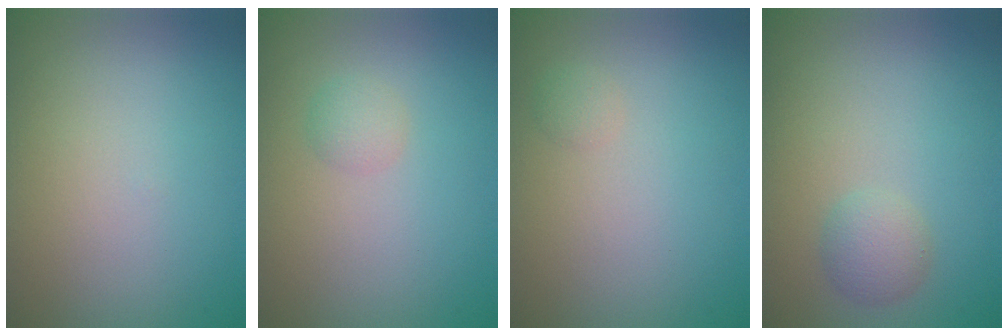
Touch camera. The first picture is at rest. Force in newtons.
{"total": 1.2, "press": 1.2, "slide": 0.0}
{"total": 0.7, "press": 0.7, "slide": 0.0}
{"total": 1.7, "press": 1.7, "slide": 0.0}